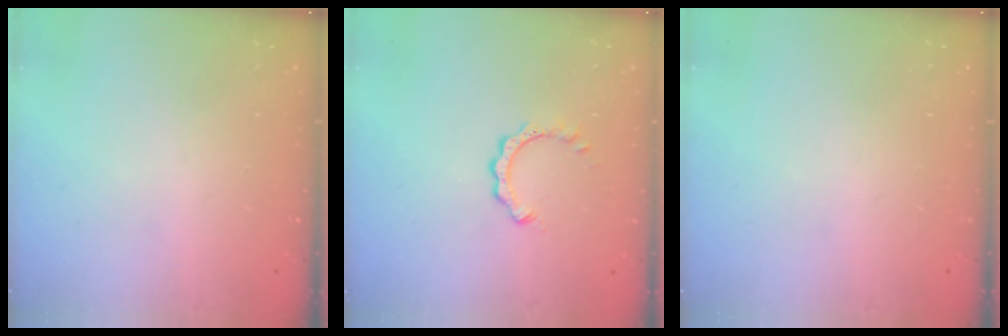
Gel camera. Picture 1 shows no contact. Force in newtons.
{"total": 4.0, "press": 4.0, "slide": 0.3}
{"total": 0.0}